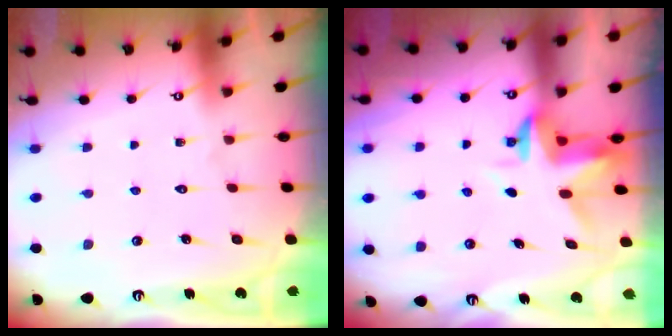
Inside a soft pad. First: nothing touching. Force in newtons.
{"total": 3.4, "press": 3.4, "slide": 0.6}